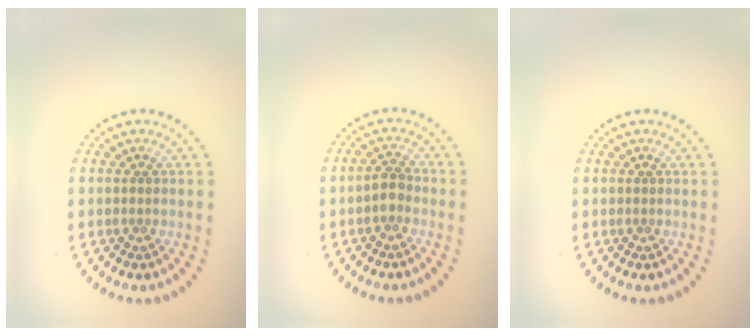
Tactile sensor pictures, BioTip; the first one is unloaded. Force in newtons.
{"total": 1.6, "press": 1.5, "slide": 0.6}
{"total": 0.0}